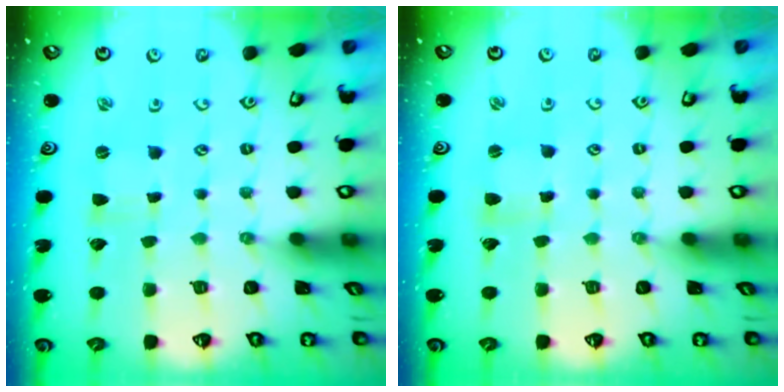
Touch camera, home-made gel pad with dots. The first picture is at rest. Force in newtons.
{"total": 2.2, "press": 2.1, "slide": 0.3}